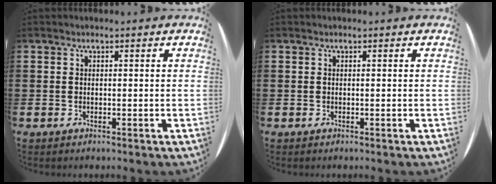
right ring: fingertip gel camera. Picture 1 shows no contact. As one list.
[{"total": 0.0}]